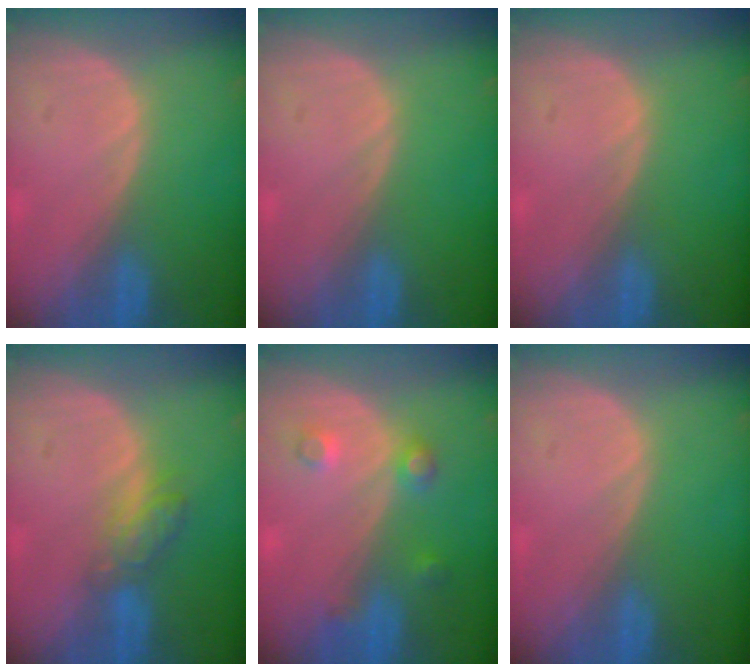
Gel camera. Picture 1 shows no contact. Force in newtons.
{"total": 0.0}
{"total": 0.0}
{"total": 4.2, "press": 4.1, "slide": 0.7}
{"total": 3.4, "press": 3.2, "slide": 1.1}
{"total": 0.0}